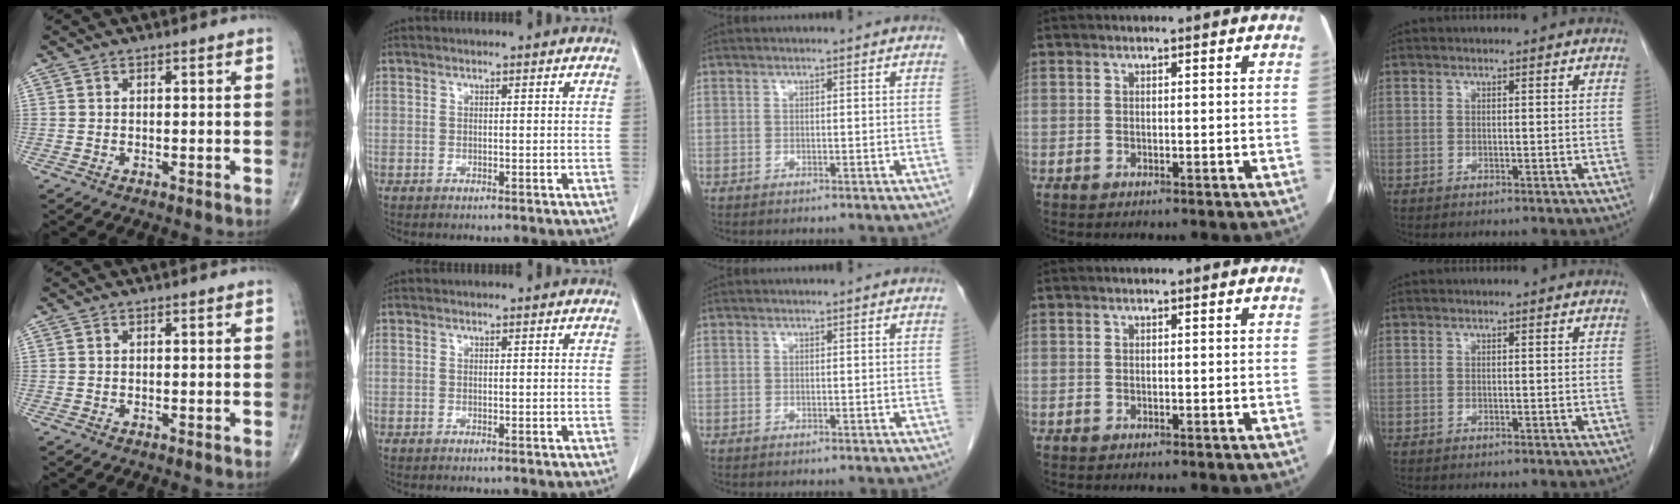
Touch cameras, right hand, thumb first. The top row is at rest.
{}